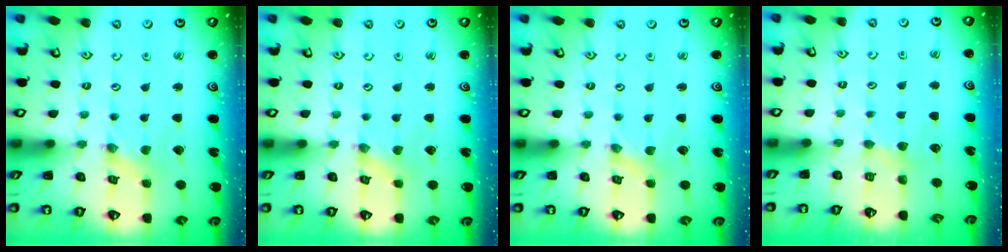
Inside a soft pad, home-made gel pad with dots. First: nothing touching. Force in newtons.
{"total": 0.0}
{"total": 0.0}
{"total": 2.9, "press": 2.9, "slide": 0.4}